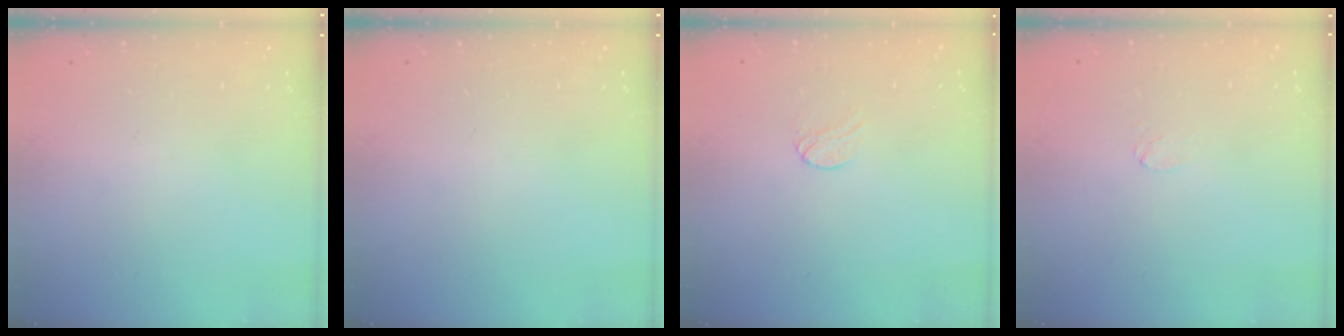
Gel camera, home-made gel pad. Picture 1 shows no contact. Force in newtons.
{"total": 0.0}
{"total": 3.7, "press": 3.7, "slide": 0.4}
{"total": 2.9, "press": 2.9, "slide": 0.3}